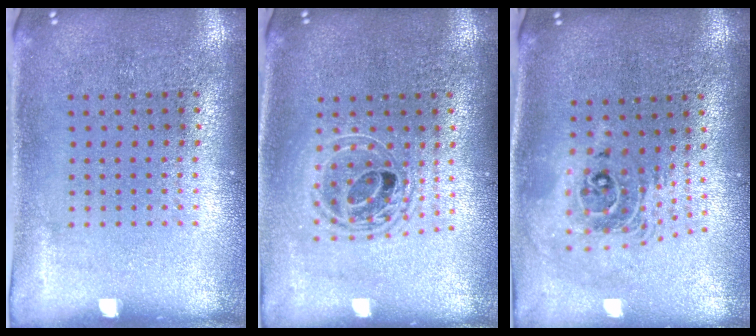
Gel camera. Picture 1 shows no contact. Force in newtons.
{"total": 1.6, "press": 1.4, "slide": 0.9}
{"total": 2.1, "press": 1.6, "slide": 1.4}